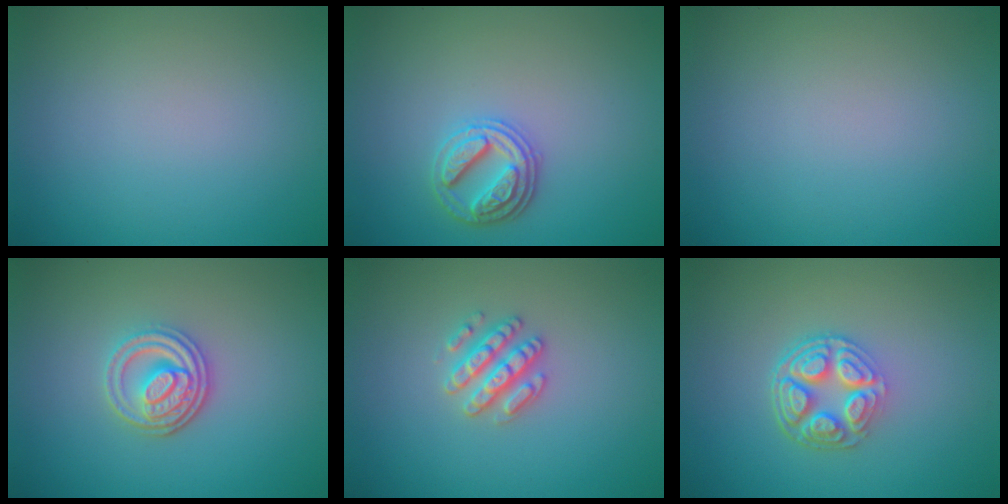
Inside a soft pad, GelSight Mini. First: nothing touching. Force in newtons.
{"total": 2.9, "press": 2.8, "slide": 0.8}
{"total": 0.0}
{"total": 3.6, "press": 3.1, "slide": 1.9}
{"total": 2.8, "press": 2.7, "slide": 0.6}
{"total": 5.0, "press": 3.7, "slide": 3.3}